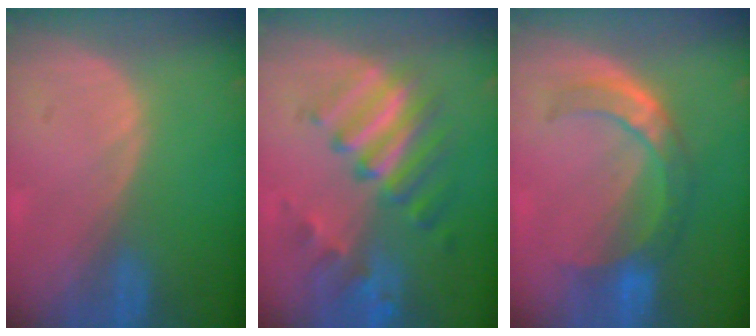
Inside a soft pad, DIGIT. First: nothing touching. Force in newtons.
{"total": 9.6, "press": 8.2, "slide": 4.9}
{"total": 6.8, "press": 6.6, "slide": 1.9}